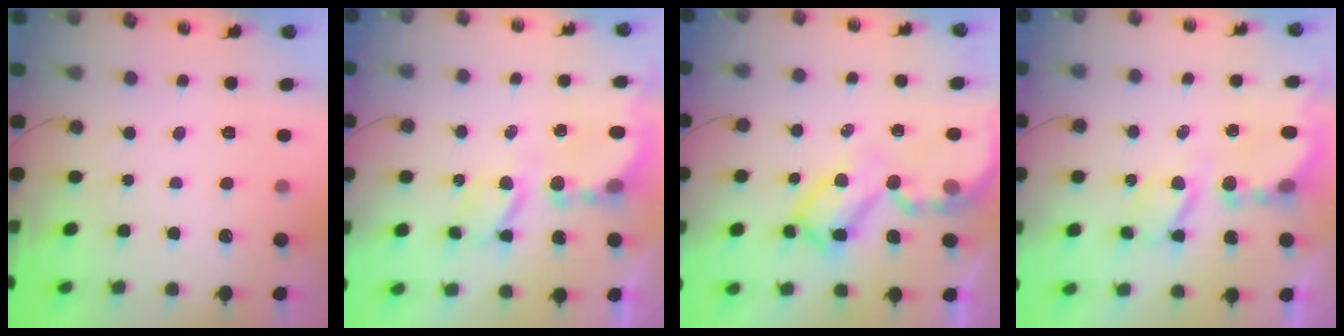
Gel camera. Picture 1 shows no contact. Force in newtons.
{"total": 7.3, "press": 7.2, "slide": 0.6}
{"total": 12.6, "press": 12.6, "slide": 1.2}
{"total": 7.3, "press": 7.2, "slide": 0.6}